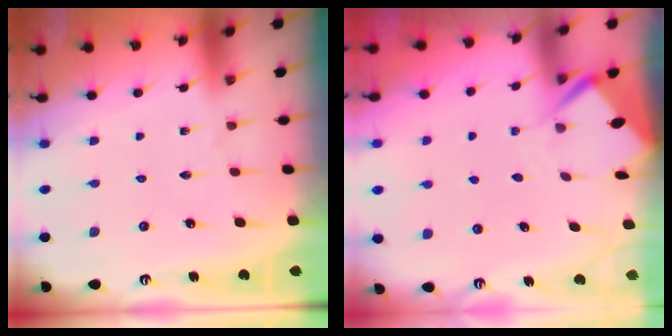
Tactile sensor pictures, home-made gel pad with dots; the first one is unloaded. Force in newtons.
{"total": 3.6, "press": 3.6, "slide": 0.3}